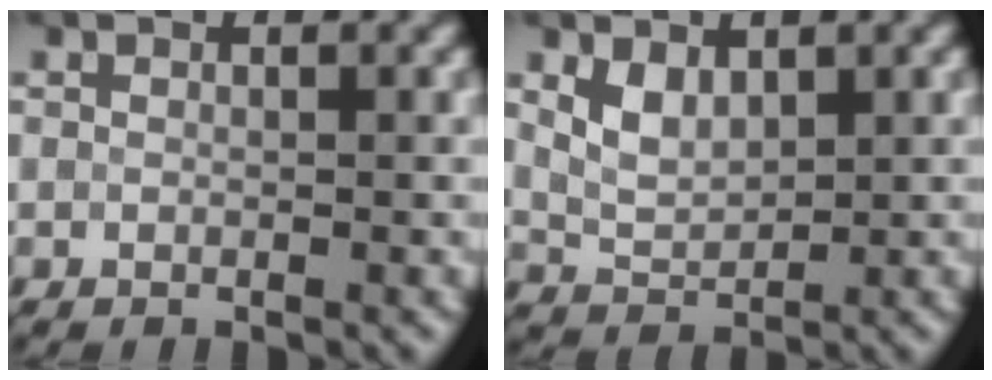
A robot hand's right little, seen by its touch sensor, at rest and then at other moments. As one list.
[{"total": 2.5, "force": [1.3, 1.5, 1.6], "torque": [-0.039, 0.000, 0.031]}]